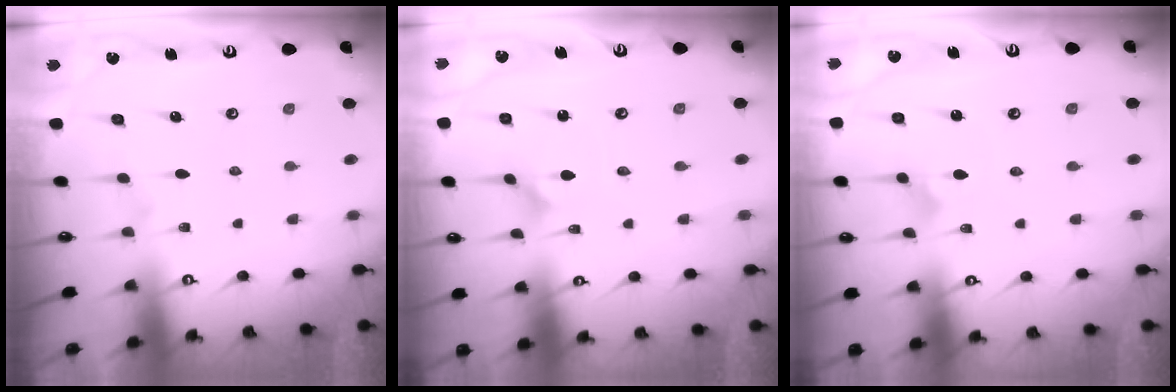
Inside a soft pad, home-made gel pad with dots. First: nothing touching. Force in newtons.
{"total": 1.6, "press": 1.6, "slide": 0.1}
{"total": 2.1, "press": 2.1, "slide": 0.1}